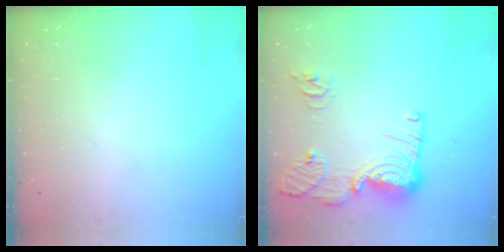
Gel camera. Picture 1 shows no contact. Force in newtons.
{"total": 15.8, "press": 15.7, "slide": 1.8}